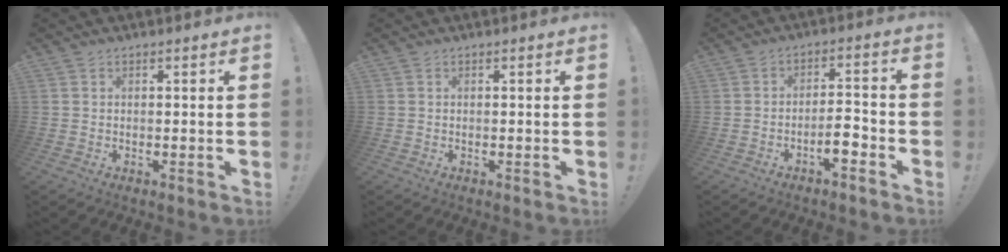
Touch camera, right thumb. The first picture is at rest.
{"total": 0.0}
{"total": 6.0, "force": [-3.2, 2.3, 4.5], "torque": [-0.058, 0.016, -0.054]}